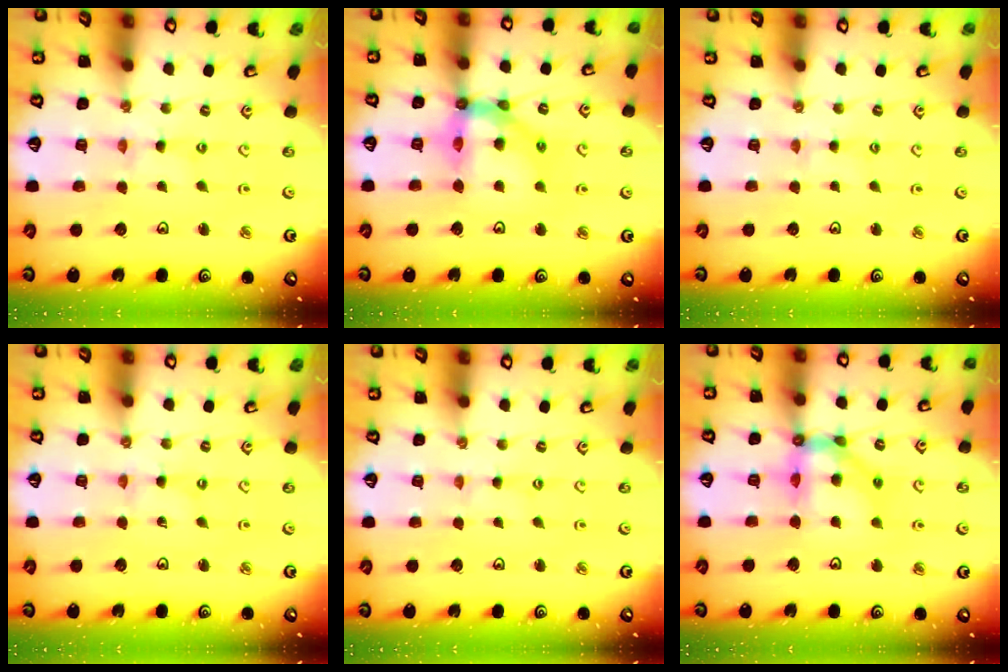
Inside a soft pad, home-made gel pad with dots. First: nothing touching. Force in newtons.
{"total": 12.8, "press": 12.7, "slide": 1.5}
{"total": 1.9, "press": 1.9, "slide": 0.4}
{"total": 0.0}
{"total": 0.0}
{"total": 13.2, "press": 13.1, "slide": 1.5}